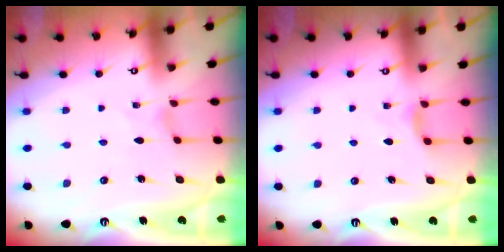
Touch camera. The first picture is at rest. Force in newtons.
{"total": 4.7, "press": 4.7, "slide": 0.6}